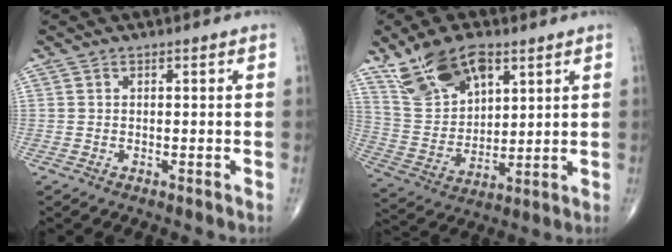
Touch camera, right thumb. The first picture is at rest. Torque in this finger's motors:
{"motor_torque": [-0.08, 0.28, 0.39, 0.47, 0.07]}